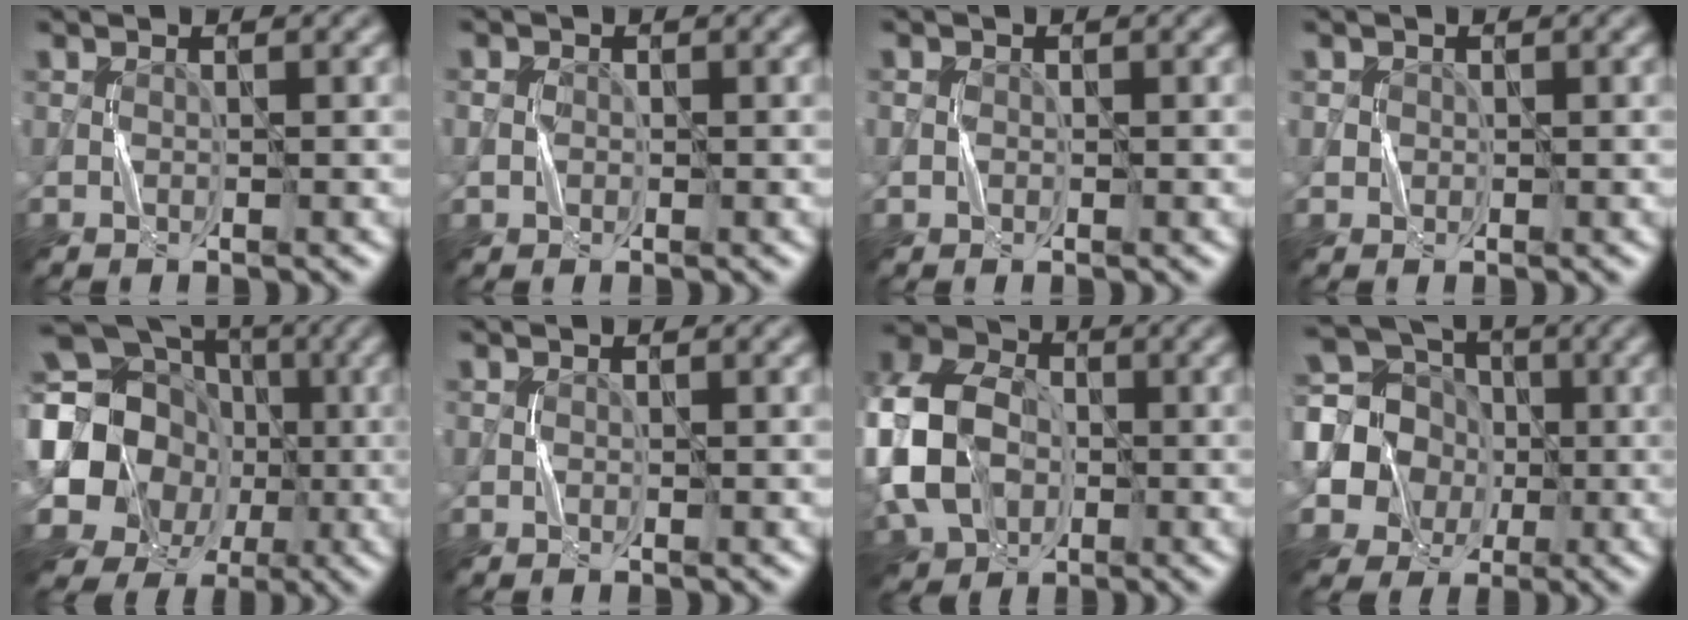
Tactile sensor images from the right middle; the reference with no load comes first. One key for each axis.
{"total": 1.1, "fx": -0.1, "fy": 1.1, "fz": 0.4, "tx": -0.005, "ty": -0.001, "tz": -0.002}
{"total": 0.7, "fx": 0.0, "fy": 0.7, "fz": 0.2, "tx": -0.002, "ty": 0.000, "tz": -0.003}
{"total": 0.8, "fx": 0.0, "fy": 0.8, "fz": 0.0, "tx": 0.006, "ty": -0.002, "tz": 0.000}
{"total": 19.5, "fx": -0.8, "fy": 17.7, "fz": 8.1, "tx": -0.186, "ty": 0.011, "tz": -0.053}
{"total": 0.0}
{"total": 13.2, "fx": -1.7, "fy": 9.8, "fz": 8.7, "tx": -0.209, "ty": -0.004, "tz": -0.046}
{"total": 14.5, "fx": -0.2, "fy": 13.5, "fz": 5.2, "tx": -0.170, "ty": 0.023, "tz": -0.039}